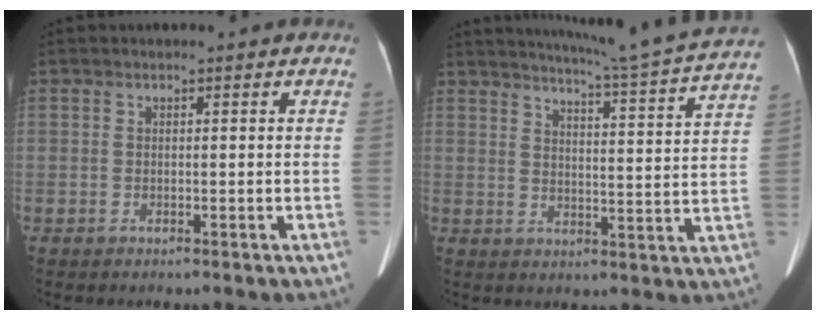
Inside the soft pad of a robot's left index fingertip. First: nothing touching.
{"total": 18.0, "force": [16.4, -2.2, 6.9], "torque": [-0.118, -0.057, 0.202]}